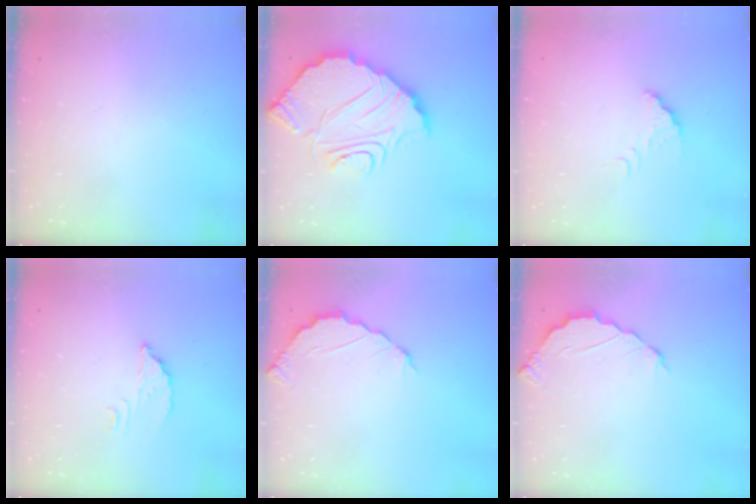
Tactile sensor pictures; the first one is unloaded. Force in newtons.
{"total": 13.9, "press": 13.9, "slide": 1.3}
{"total": 3.0, "press": 3.0, "slide": 0.1}
{"total": 2.8, "press": 2.8, "slide": 0.2}
{"total": 2.2, "press": 2.2, "slide": 0.2}
{"total": 2.2, "press": 2.2, "slide": 0.2}